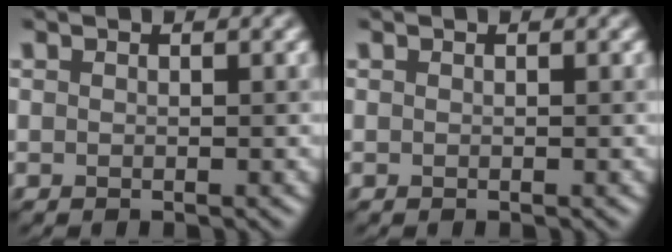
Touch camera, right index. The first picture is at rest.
{"total": 0.0}